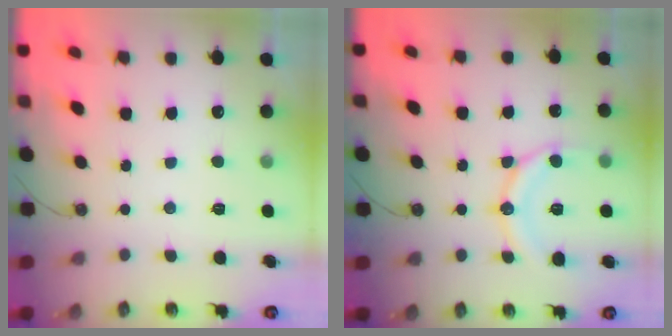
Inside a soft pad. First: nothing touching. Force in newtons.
{"total": 13.1, "press": 13.0, "slide": 1.5}